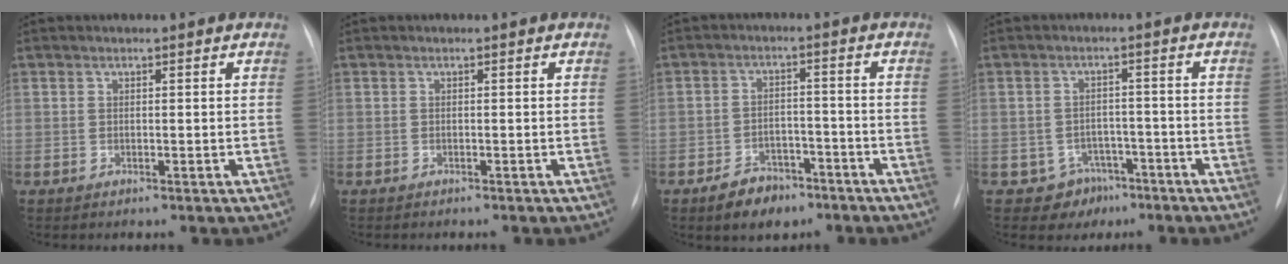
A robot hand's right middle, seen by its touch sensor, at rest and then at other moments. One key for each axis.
{"total": 0.8, "fx": -0.7, "fy": 0.2, "fz": 0.3, "tx": -0.004, "ty": 0.000, "tz": -0.008}
{"total": 6.3, "fx": -4.3, "fy": 3.6, "fz": 2.8, "tx": -0.051, "ty": 0.005, "tz": -0.065}
{"total": 4.8, "fx": -2.8, "fy": 3.9, "fz": 0.1, "tx": 0.007, "ty": 0.015, "tz": -0.034}